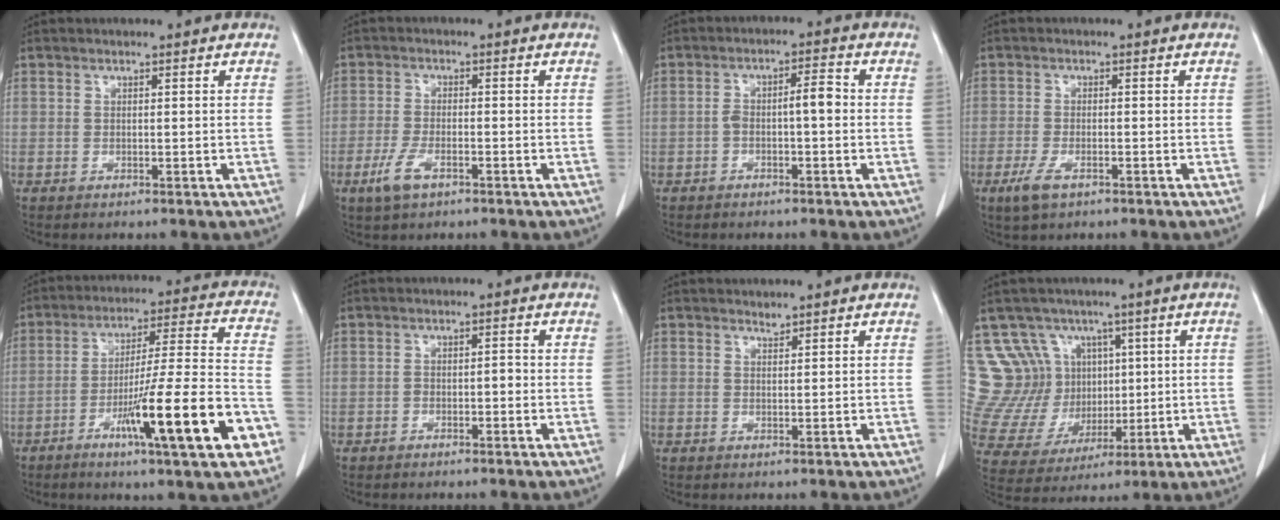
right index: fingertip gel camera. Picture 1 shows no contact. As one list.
[{"total": 4.4, "force": [-2.4, 1.6, 3.4], "torque": [-0.077, -0.005, -0.041]}, {"total": 4.1, "force": [-0.6, 1.0, 4.0], "torque": [-0.069, 0.021, -0.008]}, {"total": 3.4, "force": [-1.9, 1.2, 2.6], "torque": [-0.061, -0.004, -0.032]}, {"total": 18.1, "force": [-7.7, 0.5, 16.4], "torque": [-0.248, -0.008, -0.118]}, {"total": 1.5, "force": [-0.6, 0.7, 1.2], "torque": [-0.017, 0.005, -0.010]}, {"total": 0.7, "force": [0.7, 0.0, 0.1], "torque": [-0.006, -0.005, 0.013]}, {"total": 12.6, "force": [4.9, 11.1, 3.2], "torque": [-0.081, 0.057, 0.122]}]